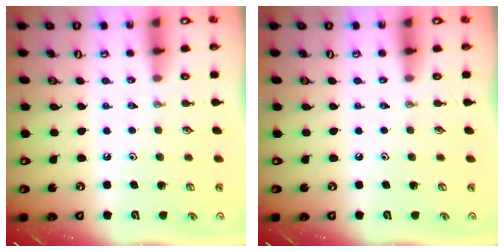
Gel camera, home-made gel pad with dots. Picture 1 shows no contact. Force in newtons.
{"total": 0.0}